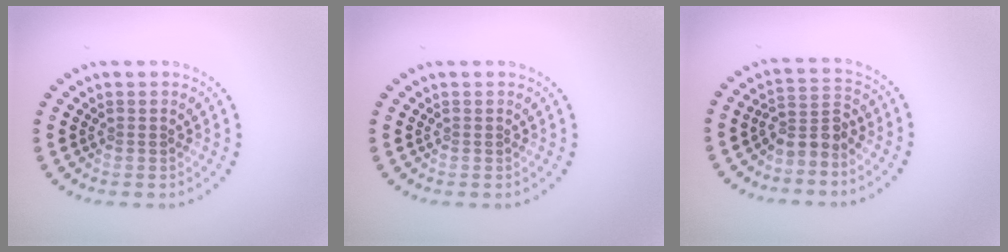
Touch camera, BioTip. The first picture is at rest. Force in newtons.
{"total": 0.0}
{"total": 2.6, "press": 2.0, "slide": 1.8}